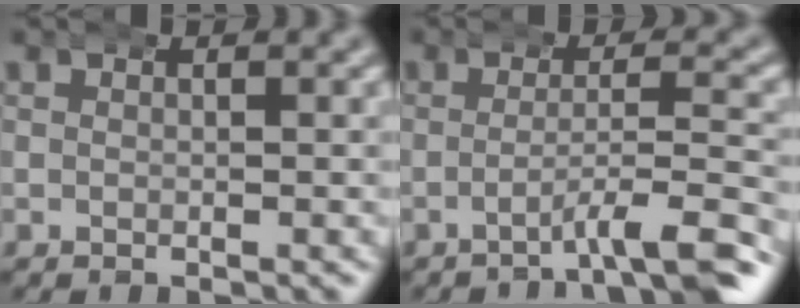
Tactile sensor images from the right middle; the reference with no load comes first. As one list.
[{"total": 4.1, "force": [-2.8, -0.3, 3.0], "torque": [-0.042, 0.005, -0.049]}]